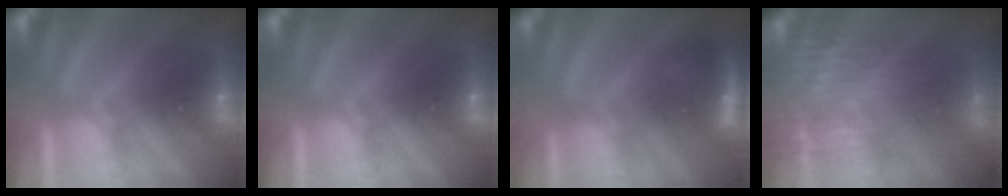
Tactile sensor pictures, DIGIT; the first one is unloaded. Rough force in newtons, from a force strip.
{"total": 0.0}
{"total": 2.9}
{"total": 4.4}